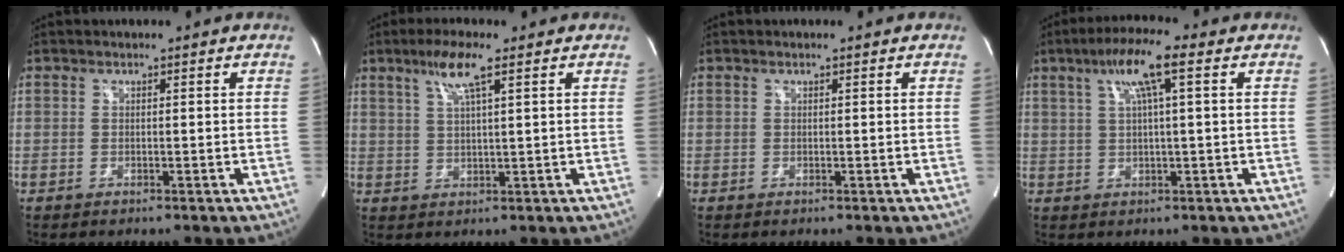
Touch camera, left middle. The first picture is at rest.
{"total": 5.6, "force": [3.1, 0.2, 4.7], "torque": [-0.094, 0.005, 0.060]}
{"total": 0.0}
{"total": 7.4, "force": [3.0, 0.1, 6.8], "torque": [-0.126, 0.018, 0.053]}